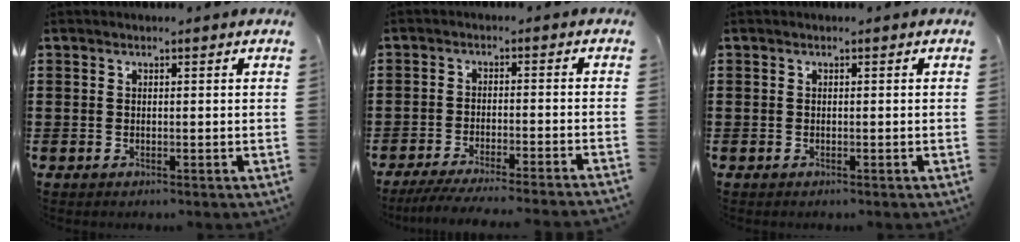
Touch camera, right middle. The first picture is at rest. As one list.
[{"total": 4.4, "force": [-4.0, -0.2, 1.8], "torque": [-0.035, -0.010, -0.079]}, {"total": 0.0}]